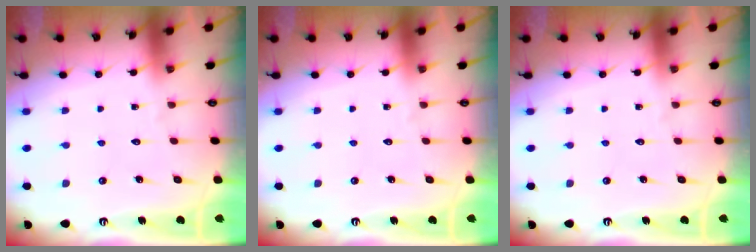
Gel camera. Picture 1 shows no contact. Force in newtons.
{"total": 0.0}
{"total": 0.0}